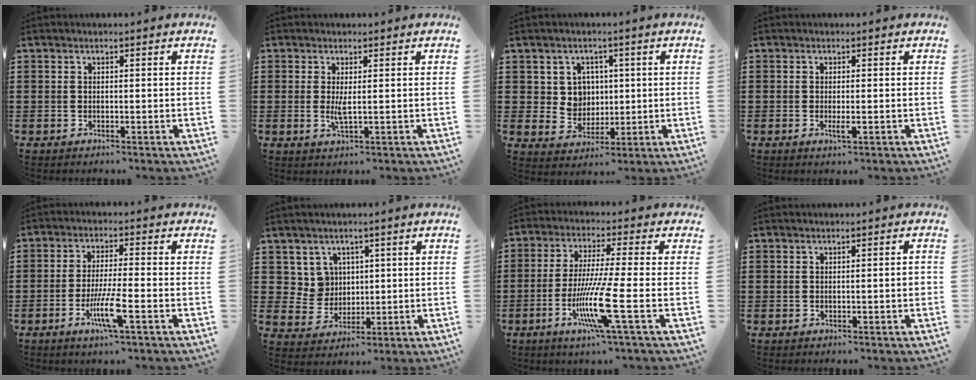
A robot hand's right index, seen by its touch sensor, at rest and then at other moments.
{"total": 2.6, "force": [0.2, 0.3, 2.5], "torque": [-0.047, -0.006, 0.003]}
{"total": 5.0, "force": [1.3, 4.6, 1.6], "torque": [-0.045, 0.011, 0.023]}
{"total": 1.7, "force": [-0.4, 0.2, 1.7], "torque": [-0.037, -0.007, -0.009]}
{"total": 7.1, "force": [-3.0, 0.6, 6.5], "torque": [-0.130, -0.018, -0.056]}
{"total": 5.1, "force": [1.9, 4.6, 1.3], "torque": [-0.040, 0.010, 0.036]}
{"total": 11.4, "force": [-3.7, 0.0, 10.8], "torque": [-0.219, -0.024, -0.073]}
{"total": 1.3, "force": [-0.1, 0.1, 1.3], "torque": [-0.019, -0.001, -0.003]}